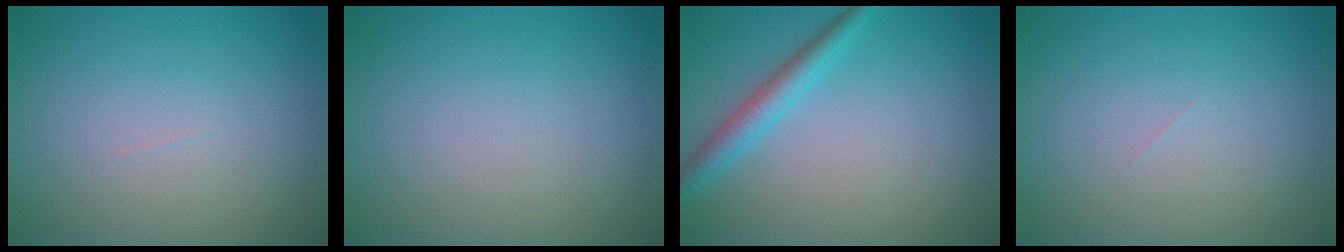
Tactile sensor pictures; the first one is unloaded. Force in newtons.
{"total": 0.0}
{"total": 2.6, "press": 2.5, "slide": 0.1}
{"total": 0.0}